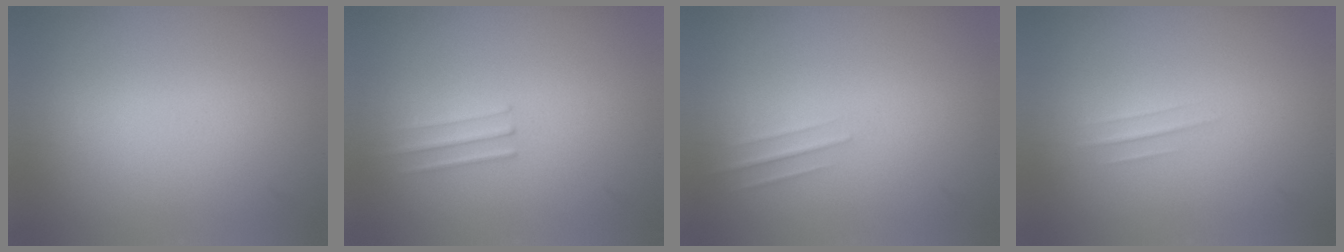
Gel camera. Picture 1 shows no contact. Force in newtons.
{"total": 1.2}
{"total": 1.0}
{"total": 1.1}